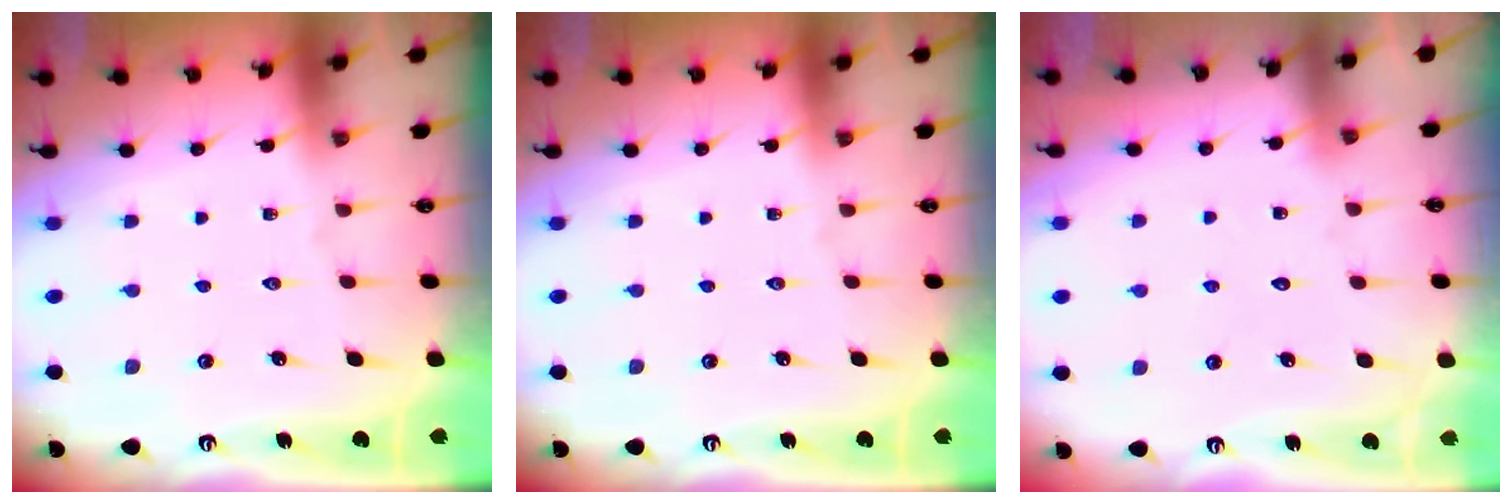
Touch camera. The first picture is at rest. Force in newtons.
{"total": 0.0}
{"total": 2.9, "press": 2.9, "slide": 0.2}